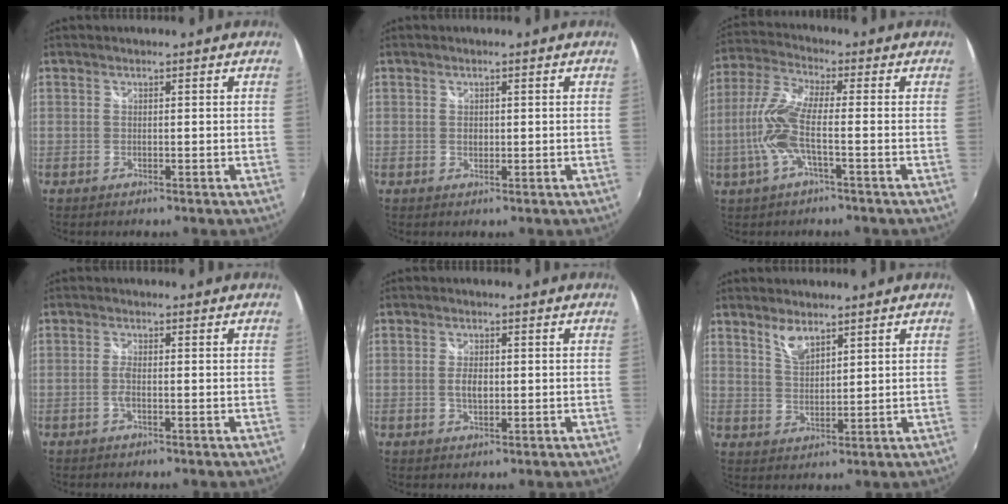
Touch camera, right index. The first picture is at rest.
{"total": 0.9, "force": [0.2, 0.8, 0.5], "torque": [-0.007, 0.001, 0.002]}
{"total": 10.5, "force": [-2.5, 2.0, 10.0], "torque": [-0.224, 0.000, -0.051]}
{"total": 1.8, "force": [-0.6, 0.3, 1.7], "torque": [-0.037, 0.000, -0.011]}
{"total": 2.8, "force": [-0.1, 1.4, 2.4], "torque": [-0.044, -0.001, -0.002]}
{"total": 4.4, "force": [3.3, 1.4, 2.5], "torque": [-0.044, -0.001, 0.062]}